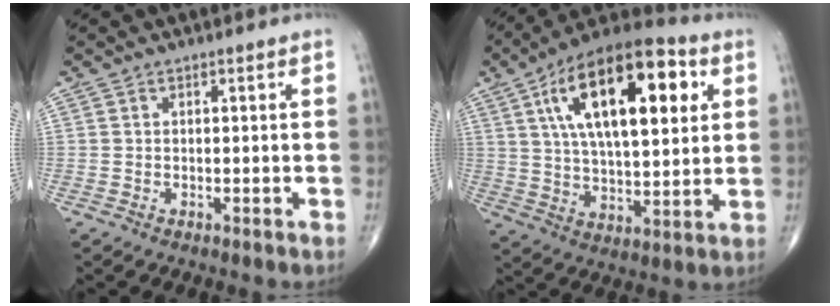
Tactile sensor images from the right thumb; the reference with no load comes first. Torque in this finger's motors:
{"motor_torque": [0.46, 4.55, 1.99, 0.78, 0.55]}